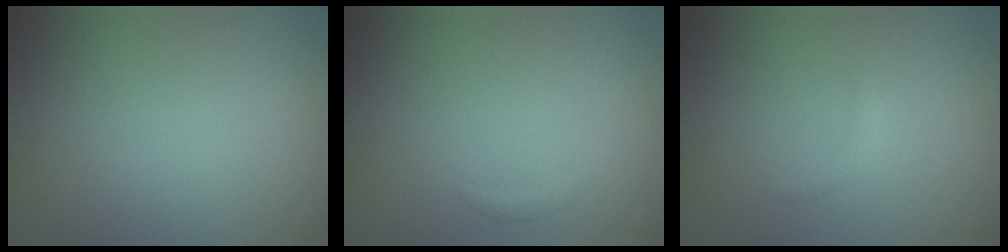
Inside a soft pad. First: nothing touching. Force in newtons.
{"total": 0.7, "press": 0.7, "slide": 0.1}
{"total": 0.8, "press": 0.8, "slide": 0.1}